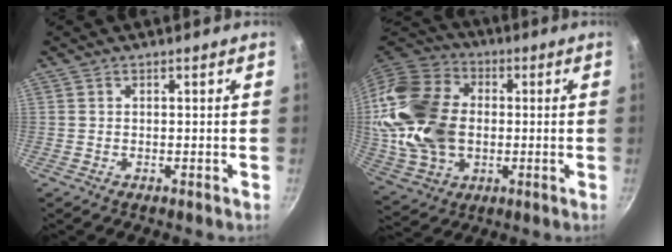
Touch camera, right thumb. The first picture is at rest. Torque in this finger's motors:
{"motor_torque": [1.08, 3.93, 1.88, -0.85, 0.29]}